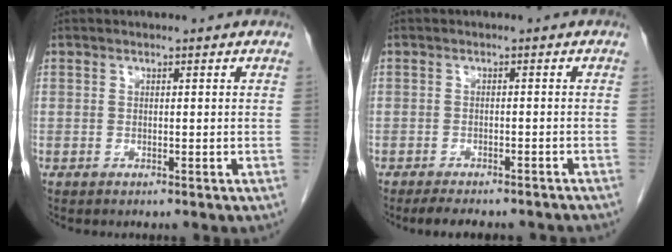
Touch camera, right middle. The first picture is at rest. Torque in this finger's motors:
{"motor_torque": [0.05, -0.01, 0.01, 0.00]}